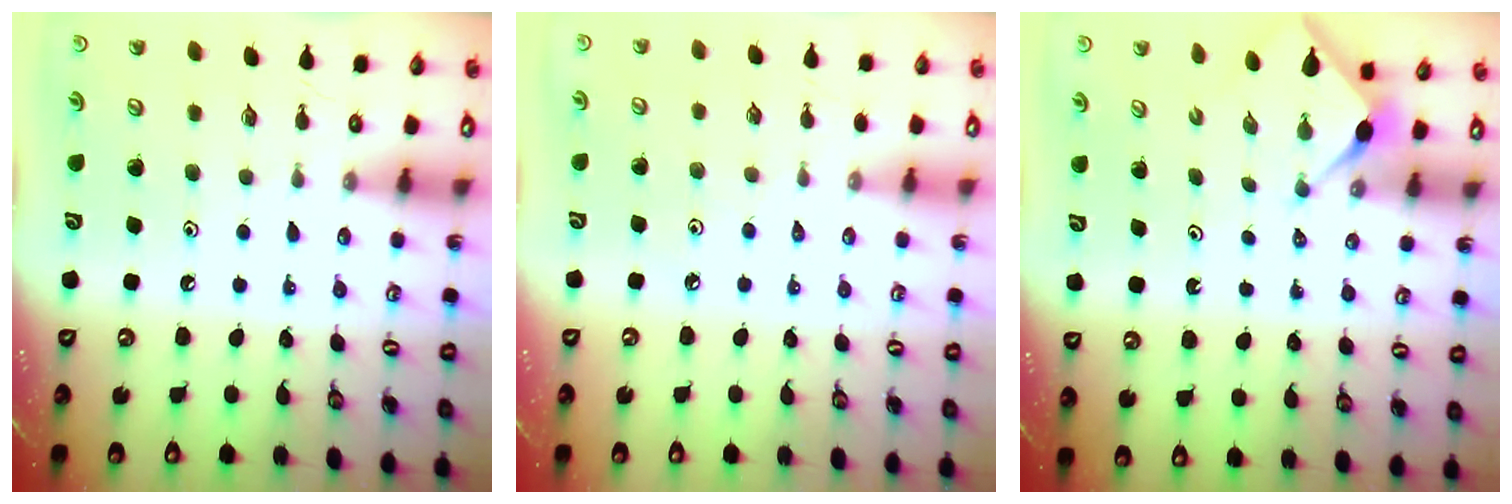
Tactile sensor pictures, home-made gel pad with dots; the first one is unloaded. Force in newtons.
{"total": 2.2, "press": 2.2, "slide": 0.5}
{"total": 2.9, "press": 2.8, "slide": 0.3}